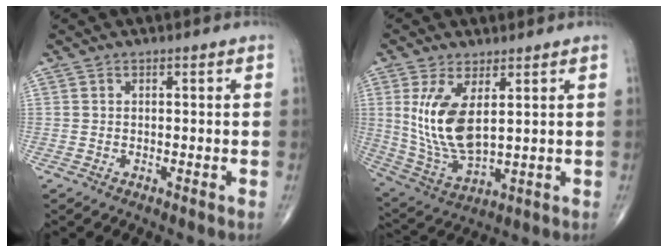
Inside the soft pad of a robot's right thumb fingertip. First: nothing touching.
{"total": 12.4, "force": [2.9, 5.4, 10.8], "torque": [-0.220, -0.025, 0.075]}